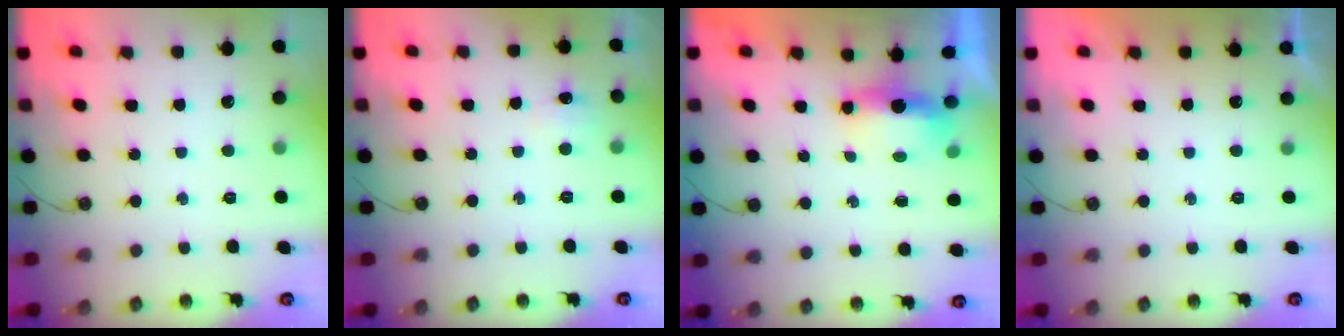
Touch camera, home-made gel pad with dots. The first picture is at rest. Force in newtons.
{"total": 6.1, "press": 6.1, "slide": 0.9}
{"total": 14.1, "press": 6.9, "slide": 12.3}
{"total": 0.0}